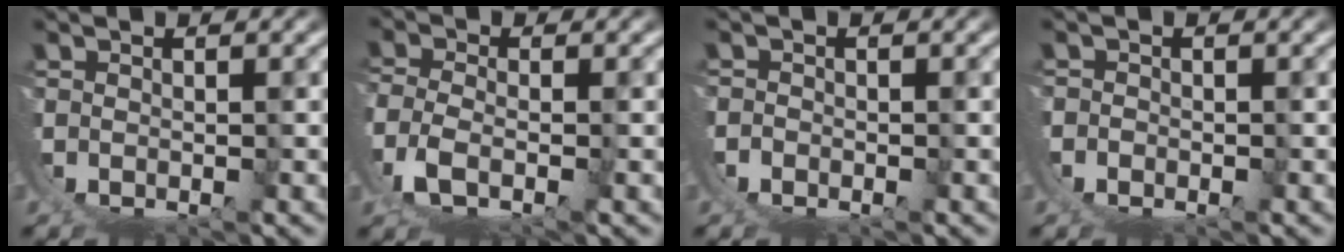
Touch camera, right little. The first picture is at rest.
{"total": 4.4, "force": [1.1, 2.8, 3.3], "torque": [-0.101, -0.026, 0.030]}
{"total": 2.4, "force": [-0.2, 2.3, 0.6], "torque": [-0.028, -0.006, -0.006]}
{"total": 2.6, "force": [-0.2, 2.5, 0.6], "torque": [-0.027, -0.006, -0.006]}